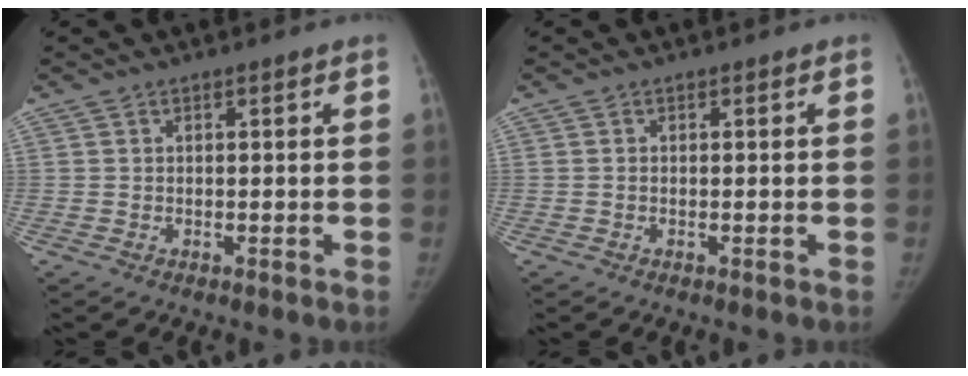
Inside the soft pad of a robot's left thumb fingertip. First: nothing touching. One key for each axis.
{"total": 0.0}